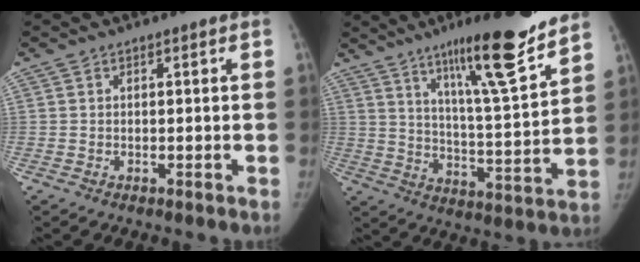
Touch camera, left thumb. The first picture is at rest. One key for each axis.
{"total": 18.8, "fx": 13.3, "fy": 1.7, "fz": 13.2, "tx": -0.183, "ty": -0.080, "tz": 0.213}